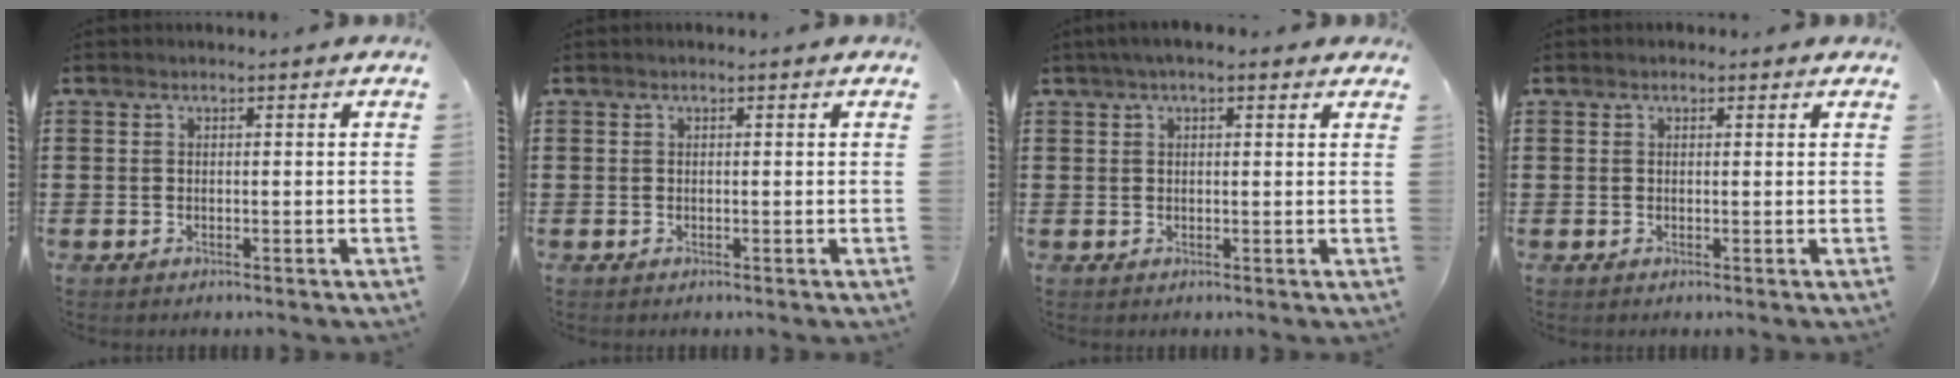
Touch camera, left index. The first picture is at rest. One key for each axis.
{"total": 0.0}
{"total": 2.4, "fx": 1.4, "fy": 0.8, "fz": 1.8, "tx": -0.039, "ty": 0.008, "tz": 0.023}
{"total": 0.6, "fx": 0.3, "fy": 0.5, "fz": 0.2, "tx": -0.005, "ty": 0.006, "tz": 0.004}